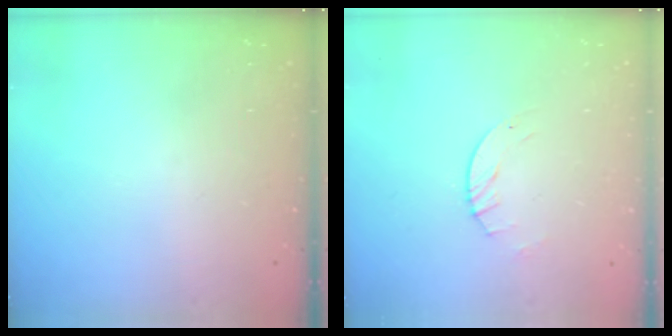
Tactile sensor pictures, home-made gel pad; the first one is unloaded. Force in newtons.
{"total": 2.8, "press": 2.8, "slide": 0.4}